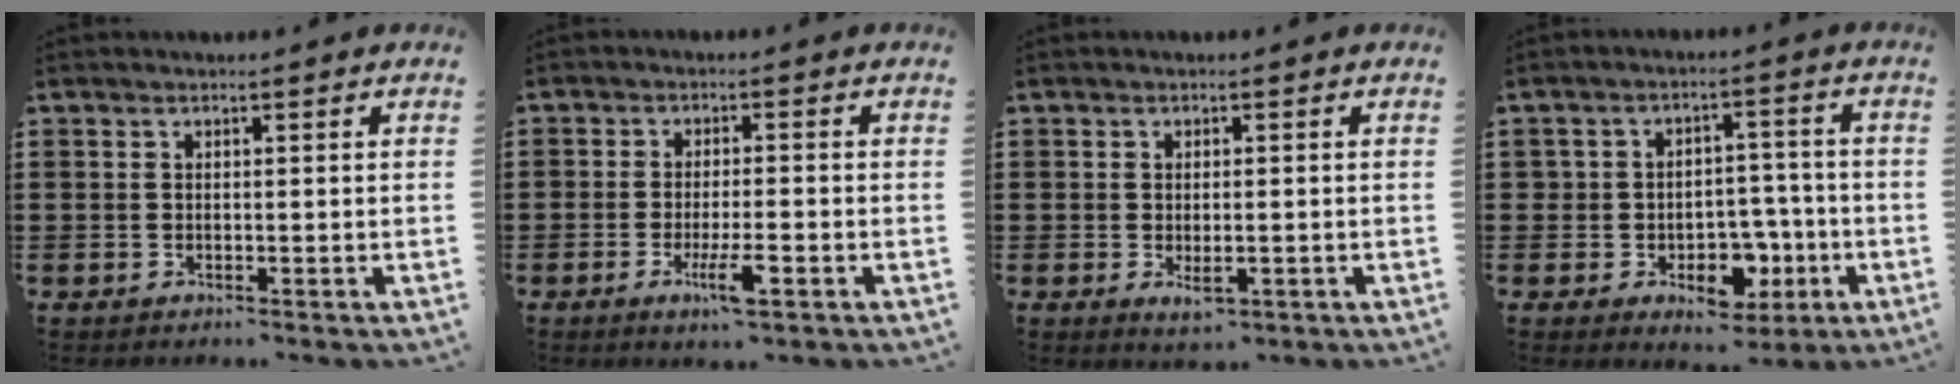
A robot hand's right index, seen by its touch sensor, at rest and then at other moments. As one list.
[{"total": 5.0, "force": [-2.3, 1.0, 4.3], "torque": [-0.080, -0.008, -0.039]}, {"total": 2.4, "force": [-0.7, 0.9, 2.1], "torque": [-0.044, -0.004, -0.013]}, {"total": 6.1, "force": [-1.7, 5.1, 2.9], "torque": [-0.046, 0.009, -0.031]}]